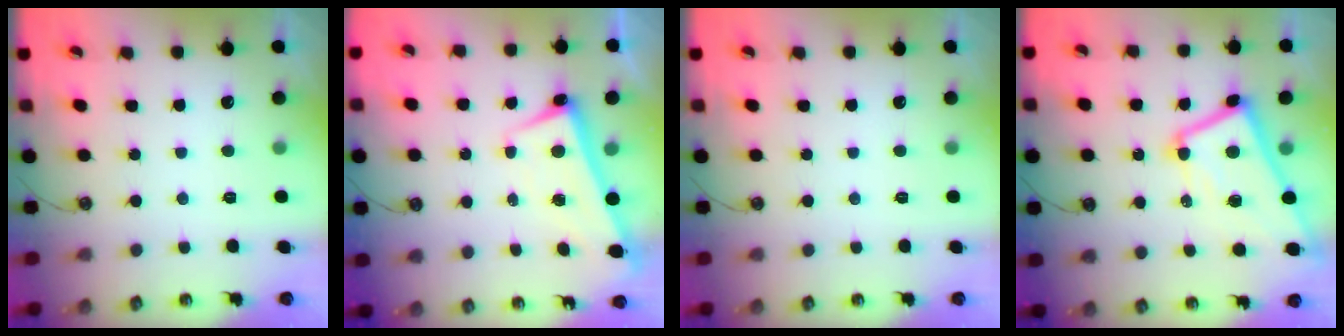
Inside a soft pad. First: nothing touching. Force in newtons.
{"total": 2.5, "press": 2.4, "slide": 0.7}
{"total": 0.0}
{"total": 10.4, "press": 10.4, "slide": 1.1}